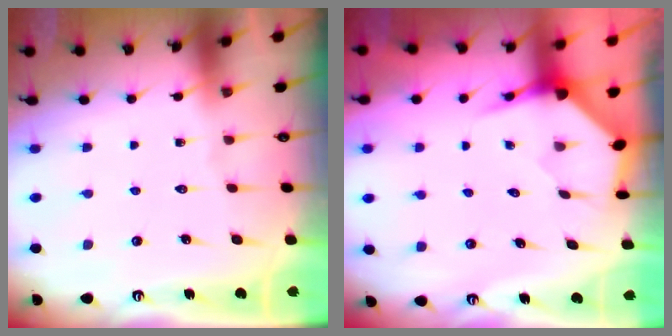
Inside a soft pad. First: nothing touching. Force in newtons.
{"total": 4.0, "press": 3.9, "slide": 0.4}